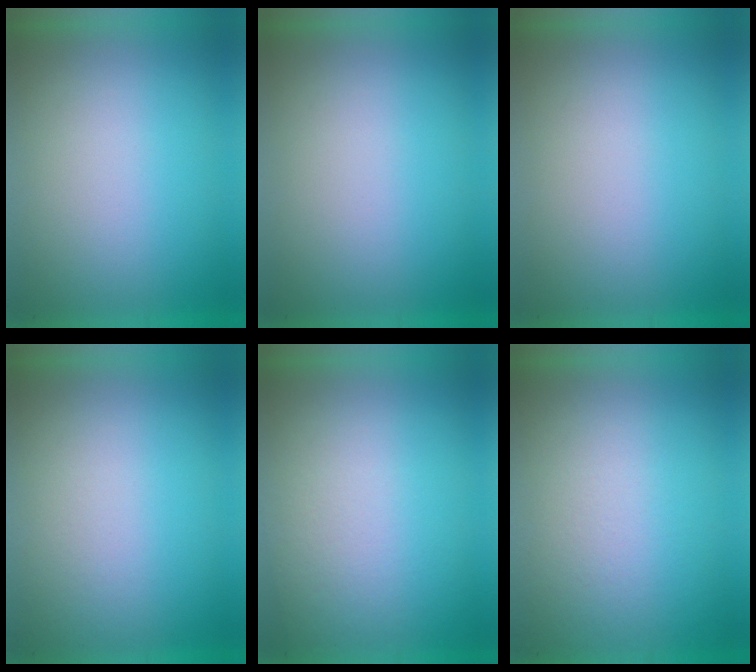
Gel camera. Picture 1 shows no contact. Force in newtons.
{"total": 0.0}
{"total": 0.0}
{"total": 2.0}
{"total": 2.1}
{"total": 3.6}